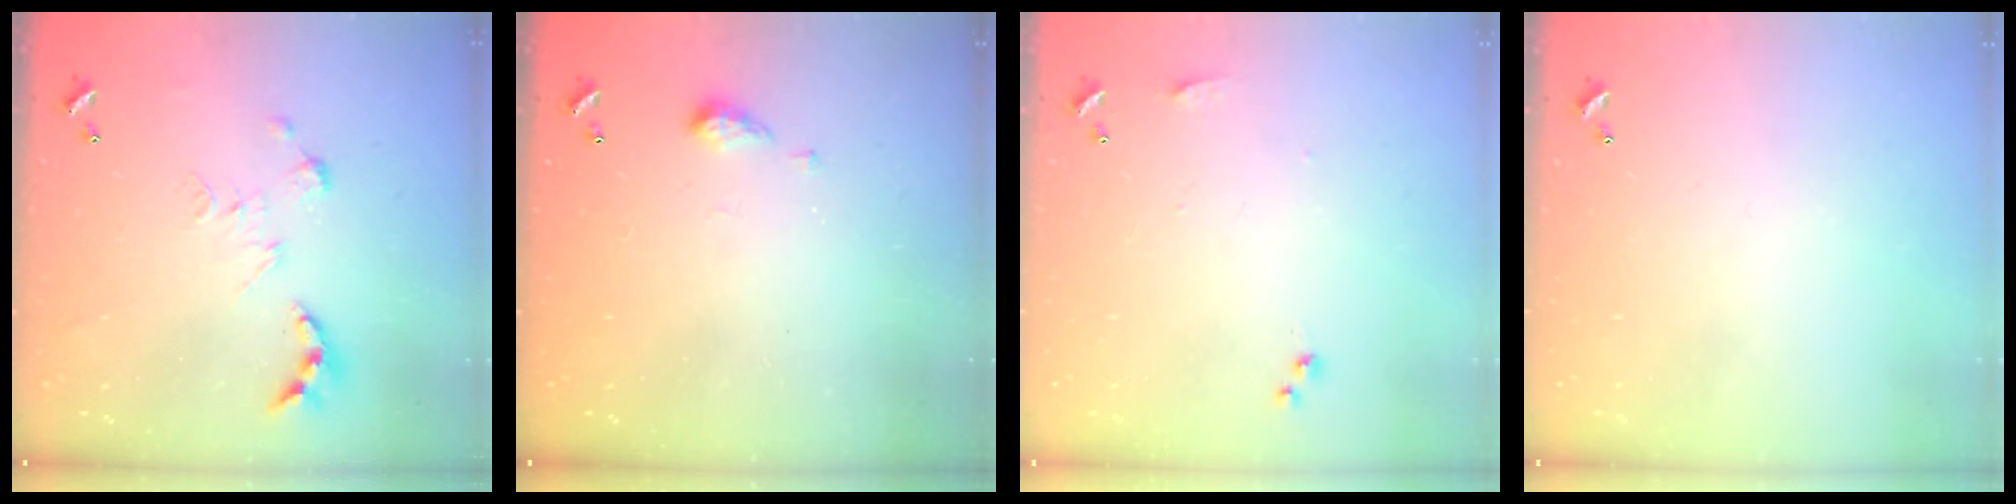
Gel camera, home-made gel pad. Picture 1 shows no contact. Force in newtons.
{"total": 3.1, "press": 3.1, "slide": 0.6}
{"total": 5.1, "press": 5.0, "slide": 0.7}
{"total": 0.0}